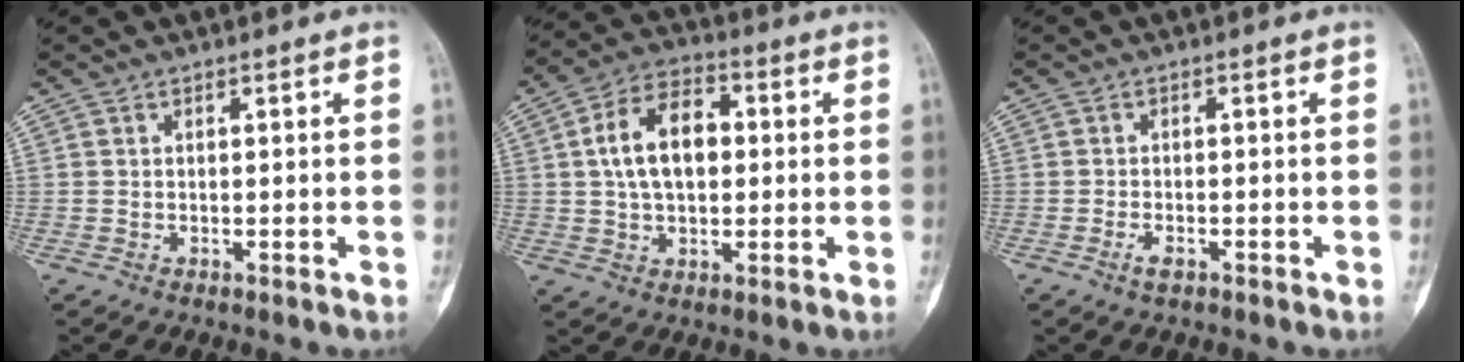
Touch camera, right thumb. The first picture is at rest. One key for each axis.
{"total": 12.2, "fx": 1.5, "fy": 7.6, "fz": 9.4, "tx": -0.151, "ty": 0.019, "tz": 0.020}
{"total": 2.0, "fx": -1.2, "fy": 0.8, "fz": 1.4, "tx": -0.031, "ty": 0.002, "tz": -0.024}